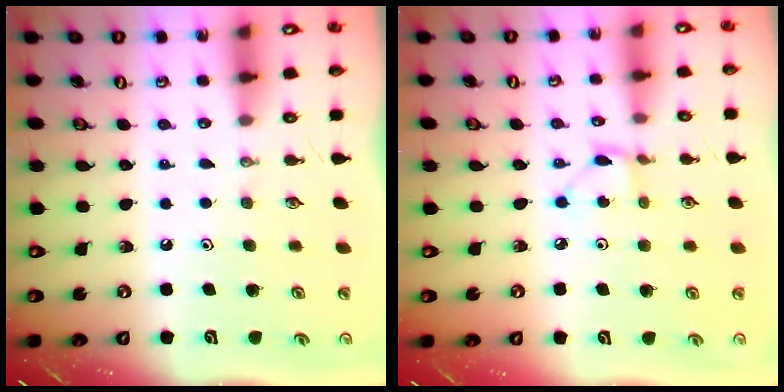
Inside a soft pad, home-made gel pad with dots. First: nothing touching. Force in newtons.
{"total": 2.4, "press": 2.4, "slide": 0.3}